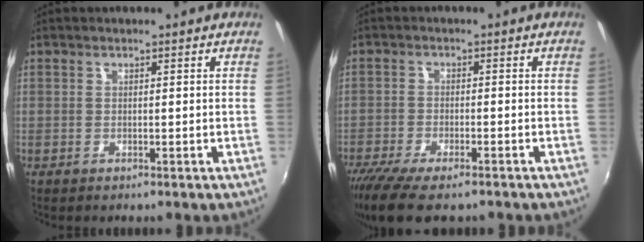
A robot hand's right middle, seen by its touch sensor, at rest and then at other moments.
{"total": 11.3, "force": [-8.8, 3.0, 6.5], "torque": [-0.150, -0.044, -0.155]}